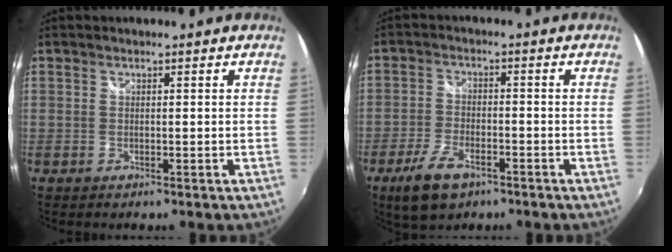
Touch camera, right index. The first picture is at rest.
{"total": 8.0, "force": [-5.1, 3.3, 5.3], "torque": [-0.126, -0.013, -0.095]}